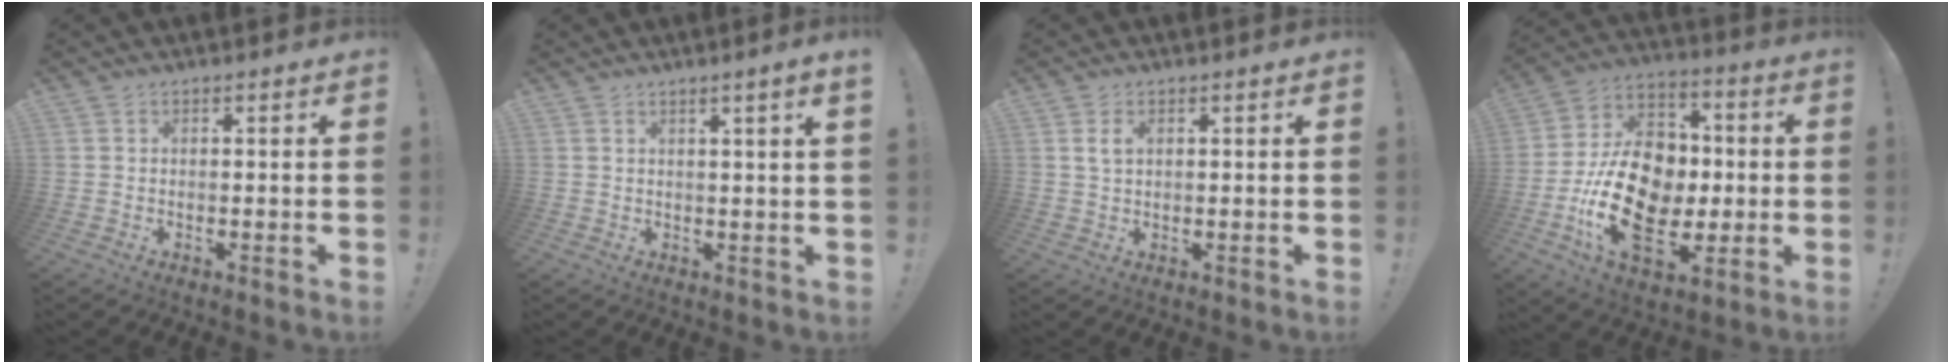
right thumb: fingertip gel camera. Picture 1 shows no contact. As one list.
[{"total": 2.5, "force": [1.3, -0.7, 2.0], "torque": [-0.033, -0.004, 0.020]}, {"total": 3.0, "force": [1.1, 1.6, 2.2], "torque": [-0.039, 0.001, 0.019]}, {"total": 23.4, "force": [-4.3, 16.2, 16.4], "torque": [-0.318, 0.026, -0.056]}]